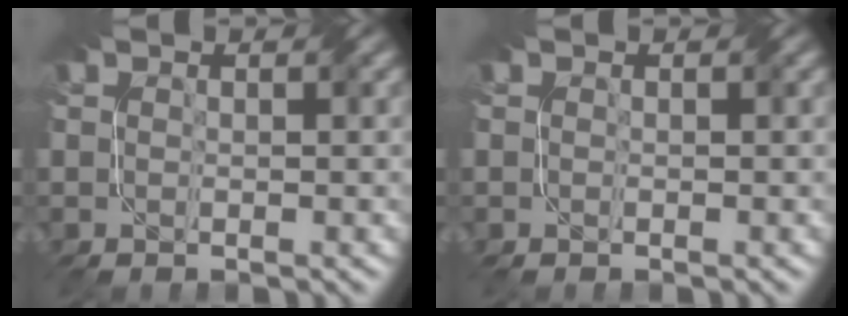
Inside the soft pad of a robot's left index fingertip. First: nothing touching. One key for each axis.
{"total": 0.0}